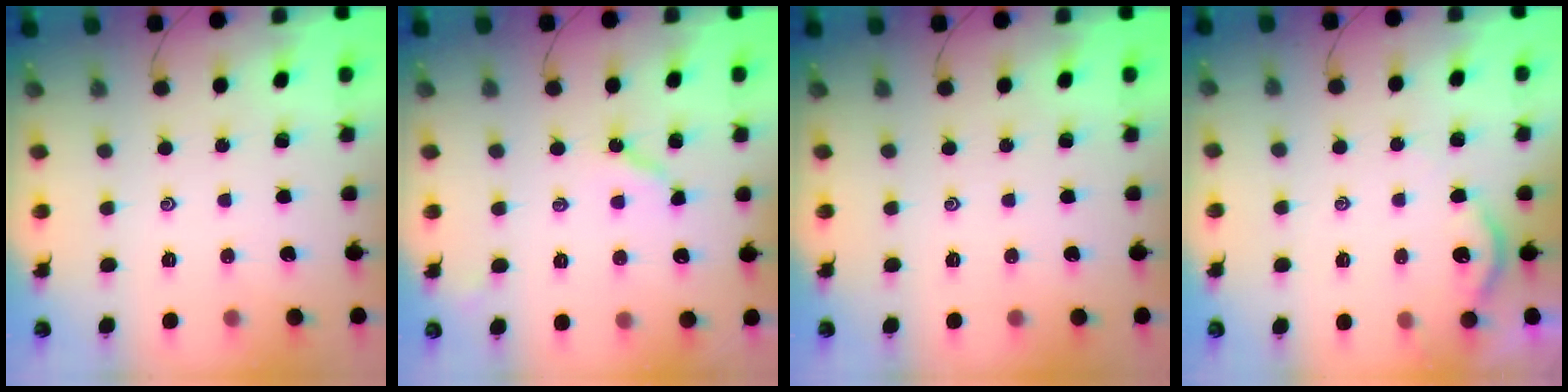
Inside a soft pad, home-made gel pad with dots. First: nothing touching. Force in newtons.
{"total": 3.4, "press": 3.4, "slide": 0.2}
{"total": 0.0}
{"total": 2.9, "press": 2.9, "slide": 0.3}